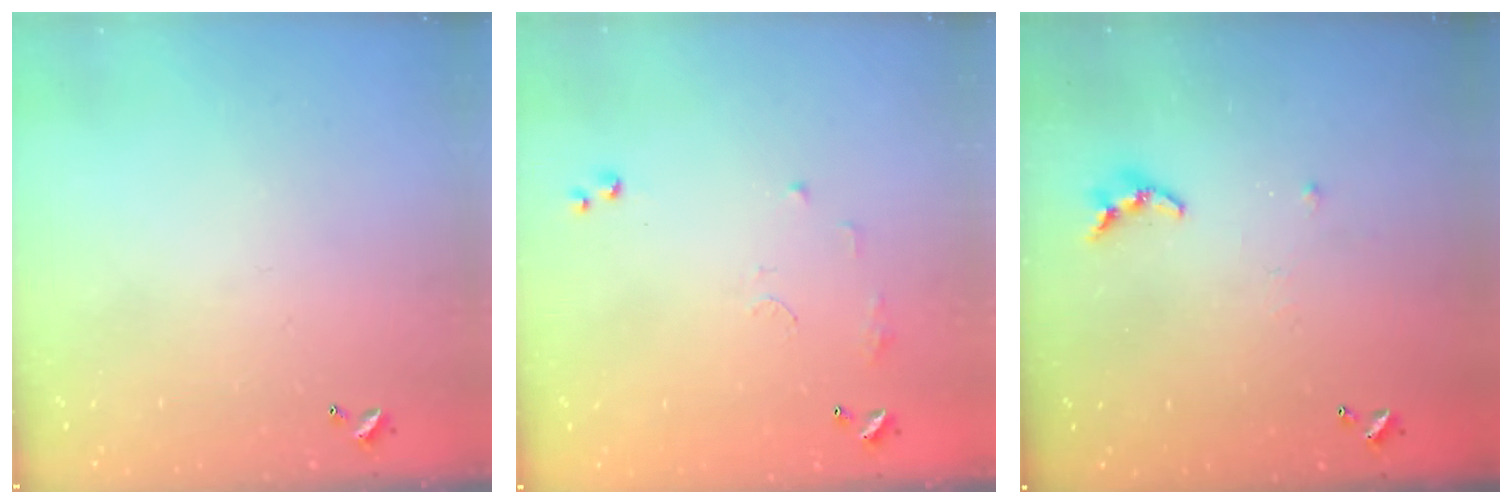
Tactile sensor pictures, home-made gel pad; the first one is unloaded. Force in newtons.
{"total": 8.3, "press": 8.3, "slide": 0.8}
{"total": 5.8, "press": 5.8, "slide": 0.1}